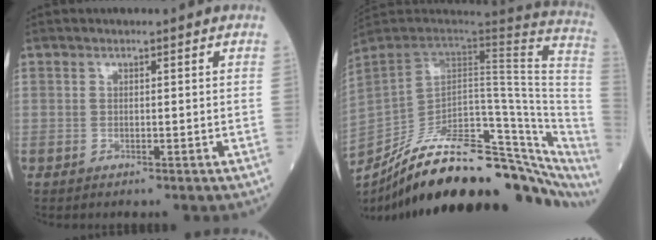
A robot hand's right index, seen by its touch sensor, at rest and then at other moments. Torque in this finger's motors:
{"motor_torque": [0.53, -1.61, 0.36, 0.18]}